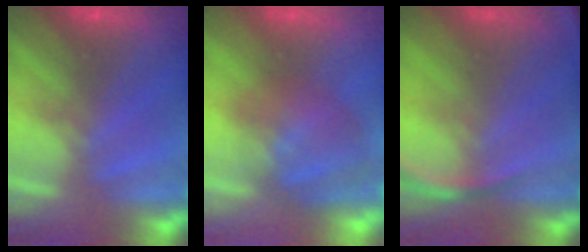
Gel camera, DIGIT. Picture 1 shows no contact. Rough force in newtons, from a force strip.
{"total": 3.6}
{"total": 2.7}